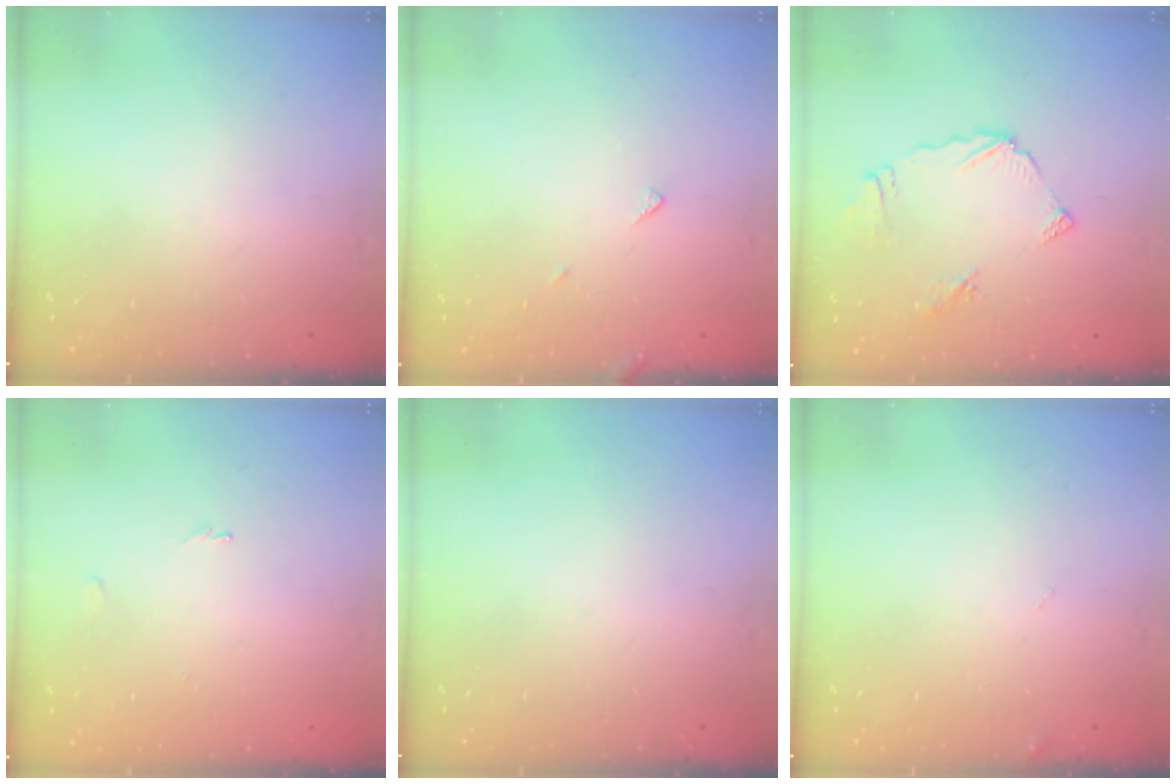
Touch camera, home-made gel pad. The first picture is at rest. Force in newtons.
{"total": 5.2, "press": 5.2, "slide": 0.3}
{"total": 8.2, "press": 8.1, "slide": 0.9}
{"total": 0.0}
{"total": 0.0}
{"total": 2.2, "press": 2.2, "slide": 0.2}